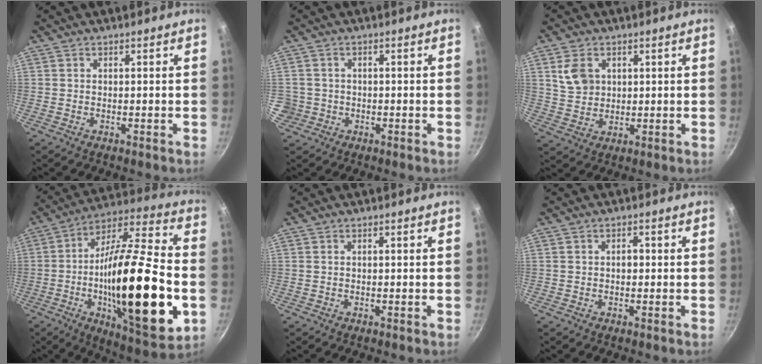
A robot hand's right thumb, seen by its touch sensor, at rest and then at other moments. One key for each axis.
{"total": 4.0, "fx": -0.8, "fy": 3.8, "fz": 0.8, "tx": -0.008, "ty": 0.019, "tz": -0.008}
{"total": 6.3, "fx": 2.2, "fy": 4.9, "fz": 3.3, "tx": -0.041, "ty": -0.005, "tz": 0.046}
{"total": 31.8, "fx": -6.3, "fy": 9.7, "fz": 29.6, "tx": -0.476, "ty": 0.019, "tz": -0.099}
{"total": 0.0}
{"total": 1.3, "fx": -0.1, "fy": 1.0, "fz": 0.8, "tx": -0.006, "ty": 0.008, "tz": -0.003}